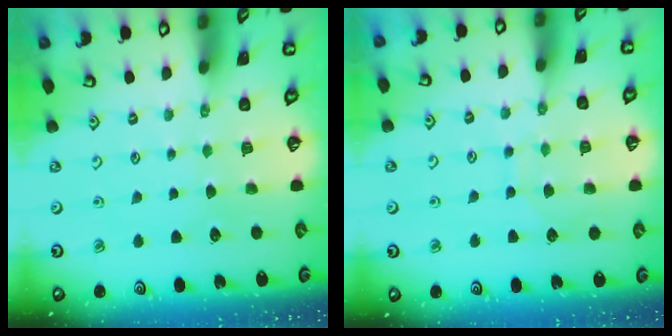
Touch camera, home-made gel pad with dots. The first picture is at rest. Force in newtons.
{"total": 6.9, "press": 6.9, "slide": 0.7}